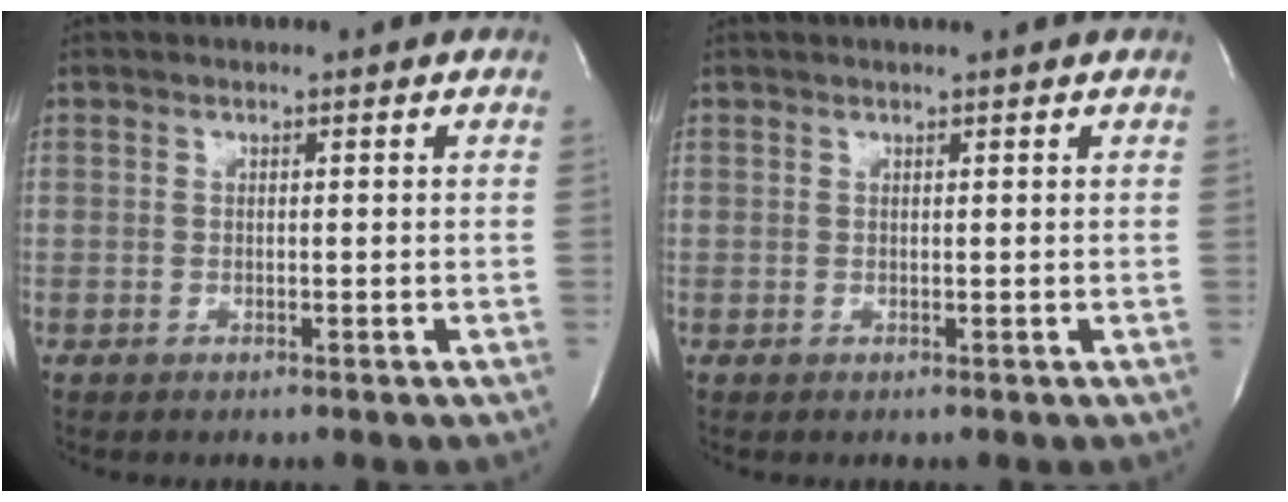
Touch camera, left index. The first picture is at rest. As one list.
[{"total": 1.7, "force": [1.6, 0.0, 0.8], "torque": [-0.008, 0.012, 0.020]}]